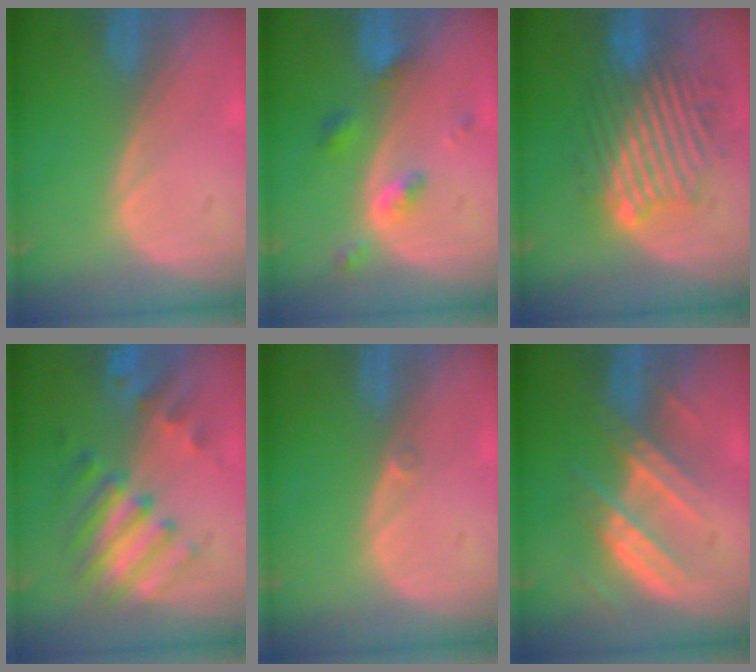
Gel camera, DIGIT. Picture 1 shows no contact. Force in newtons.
{"total": 4.3, "press": 3.9, "slide": 1.7}
{"total": 10.1, "press": 9.7, "slide": 2.6}
{"total": 7.7, "press": 7.5, "slide": 1.8}
{"total": 0.6, "press": 0.5, "slide": 0.3}
{"total": 7.1, "press": 6.9, "slide": 1.8}